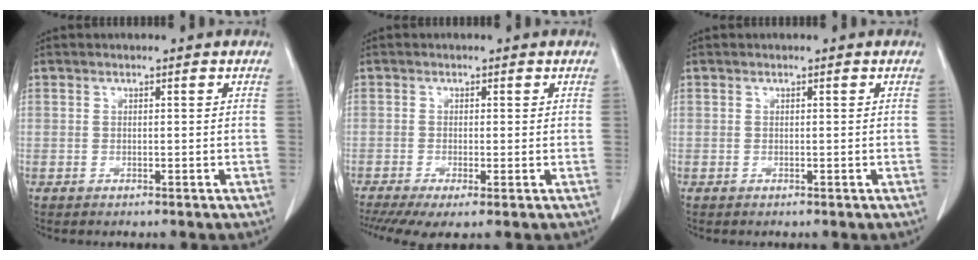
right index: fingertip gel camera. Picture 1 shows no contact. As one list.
[{"total": 5.4, "force": [-2.9, 1.4, 4.2], "torque": [-0.074, -0.015, -0.055]}, {"total": 0.0}]